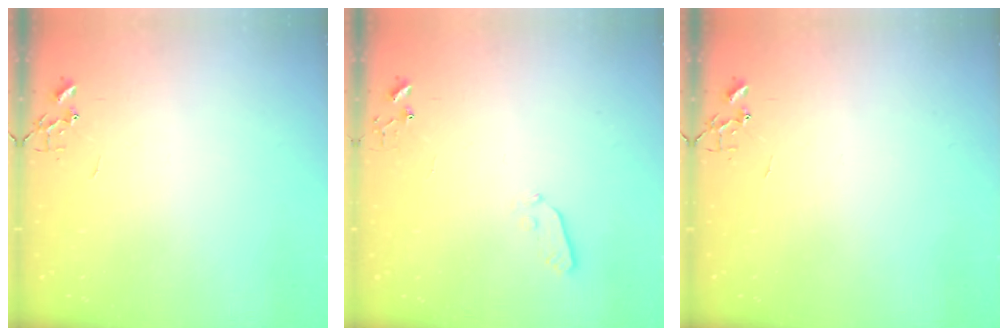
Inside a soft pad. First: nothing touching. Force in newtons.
{"total": 3.7, "press": 3.6, "slide": 0.4}
{"total": 0.0}